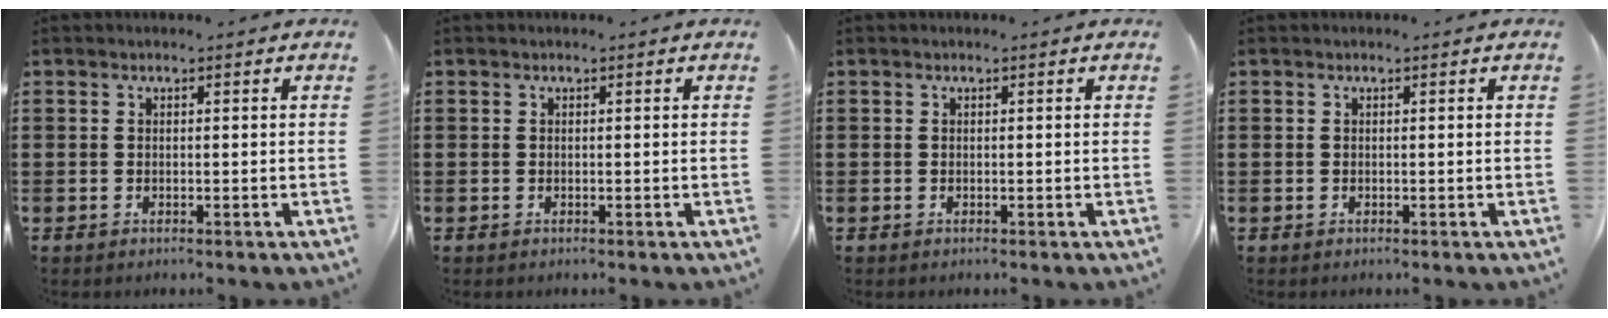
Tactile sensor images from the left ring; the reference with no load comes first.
{"total": 0.0}
{"total": 0.0}
{"total": 0.0}